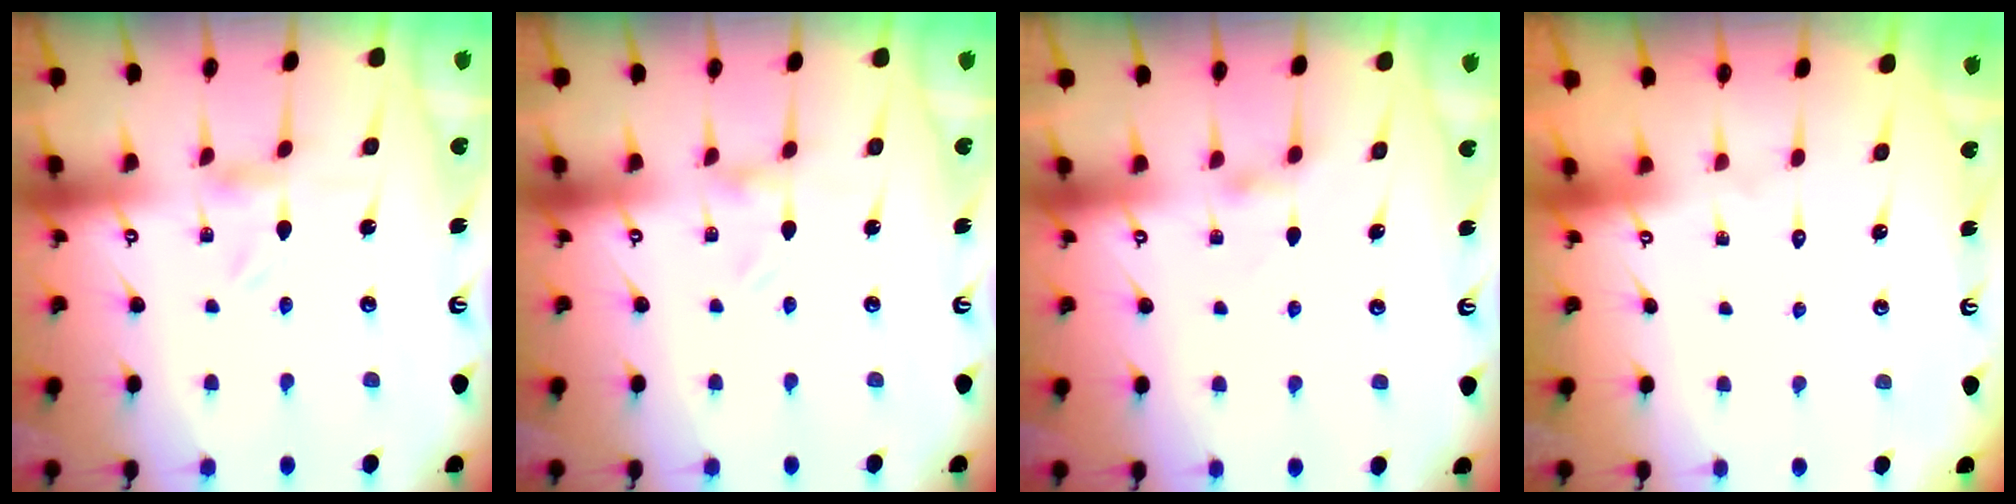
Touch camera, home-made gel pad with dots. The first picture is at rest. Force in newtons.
{"total": 0.0}
{"total": 2.4, "press": 2.3, "slide": 0.5}
{"total": 1.5, "press": 1.5, "slide": 0.1}